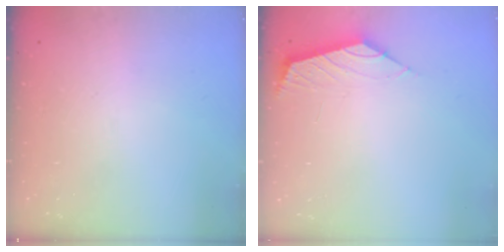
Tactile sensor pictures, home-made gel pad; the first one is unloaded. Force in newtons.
{"total": 2.1, "press": 2.1, "slide": 0.5}